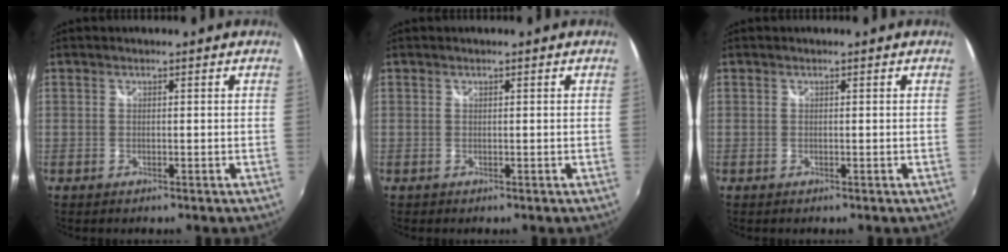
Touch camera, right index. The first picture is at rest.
{"total": 0.0}
{"total": 0.0}